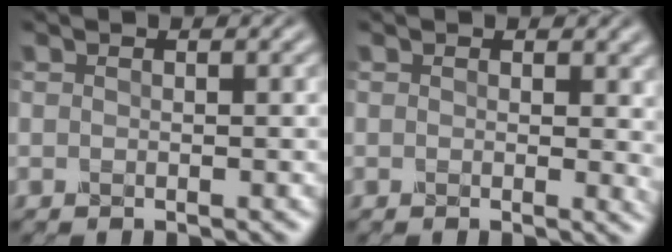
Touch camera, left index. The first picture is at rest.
{"total": 3.1, "force": [0.2, 2.0, 2.4], "torque": [-0.020, 0.002, -0.001]}